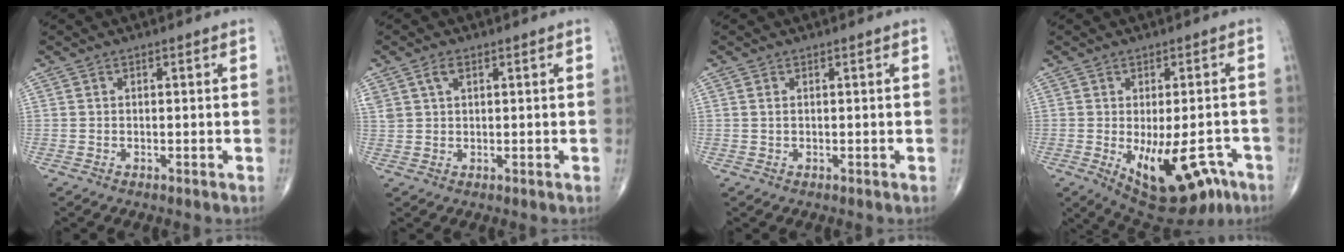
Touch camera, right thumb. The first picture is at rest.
{"total": 3.0, "force": [1.5, 1.7, 2.0], "torque": [-0.043, 0.006, 0.037]}
{"total": 0.7, "force": [0.2, 0.4, 0.5], "torque": [-0.011, 0.004, 0.005]}
{"total": 15.7, "force": [-6.5, 7.4, 12.2], "torque": [-0.143, 0.010, -0.075]}